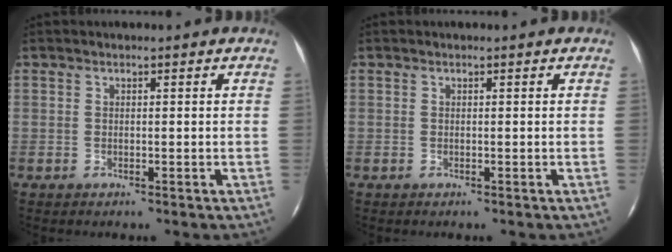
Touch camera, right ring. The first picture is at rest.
{"total": 0.0}